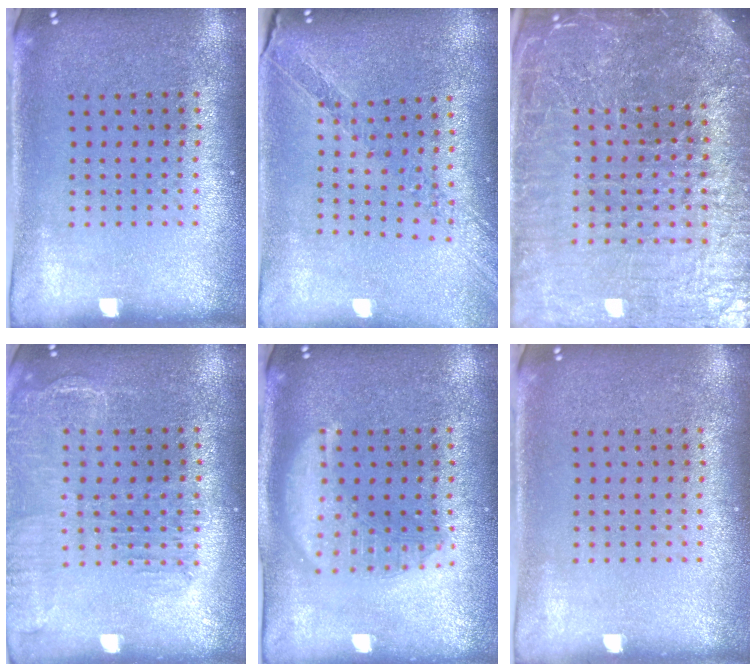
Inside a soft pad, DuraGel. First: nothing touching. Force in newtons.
{"total": 1.2, "press": 1.2, "slide": 0.2}
{"total": 6.6, "press": 5.9, "slide": 3.1}
{"total": 1.6, "press": 1.5, "slide": 0.5}
{"total": 2.8, "press": 2.8, "slide": 0.3}
{"total": 0.0}